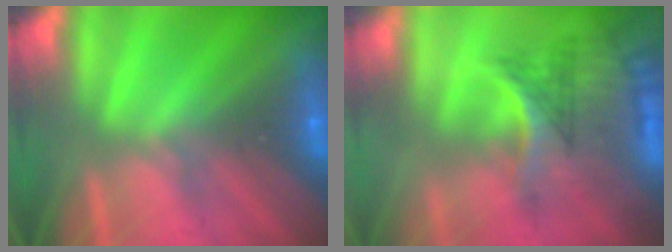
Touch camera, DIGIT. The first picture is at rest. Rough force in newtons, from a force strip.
{"total": 2.9}